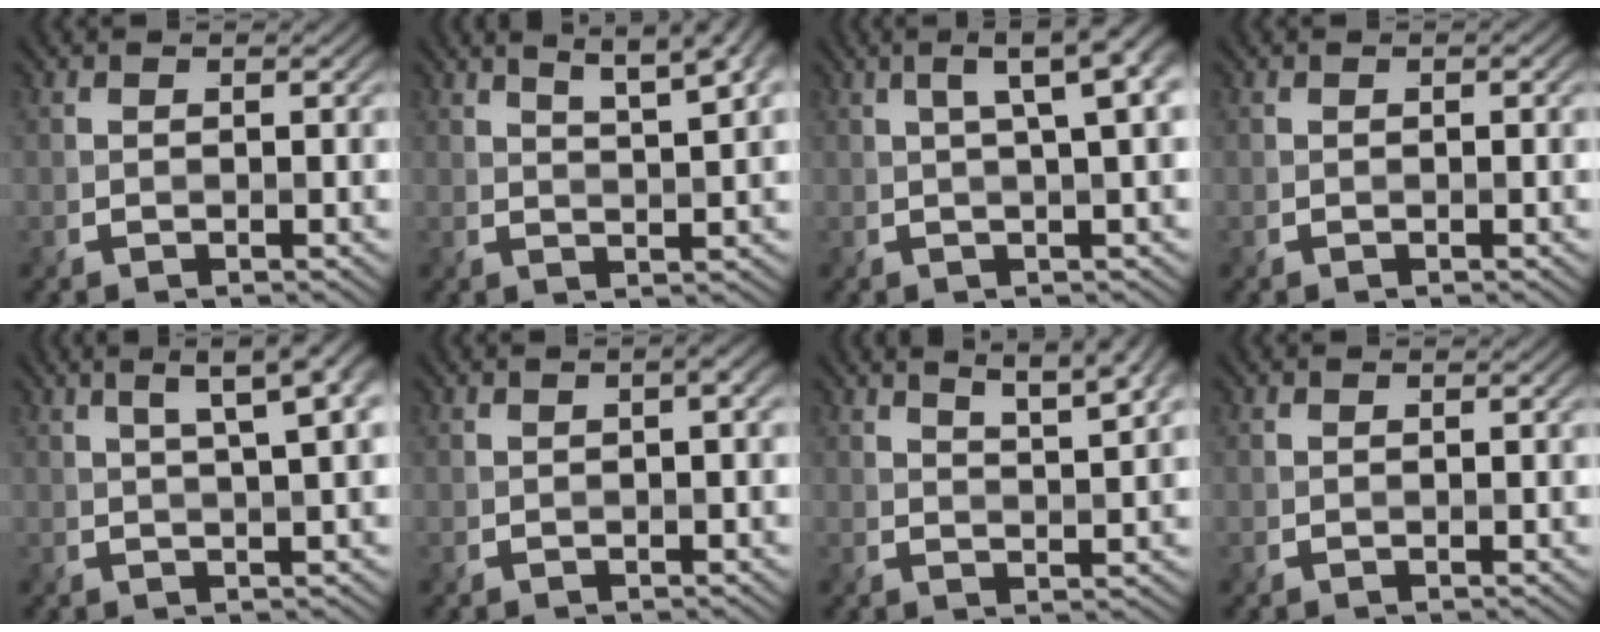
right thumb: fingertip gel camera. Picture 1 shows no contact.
{"total": 8.3, "force": [5.1, 2.0, 6.1], "torque": [-0.088, 0.021, 0.064]}
{"total": 7.2, "force": [2.3, 1.7, 6.6], "torque": [-0.077, 0.035, 0.029]}
{"total": 0.0}
{"total": 7.8, "force": [3.3, 1.9, 6.8], "torque": [-0.075, 0.033, 0.035]}
{"total": 1.5, "force": [0.2, 0.3, 1.4], "torque": [-0.021, 0.008, 0.003]}
{"total": 6.7, "force": [4.4, 1.4, 4.9], "torque": [-0.075, 0.009, 0.065]}
{"total": 0.0}